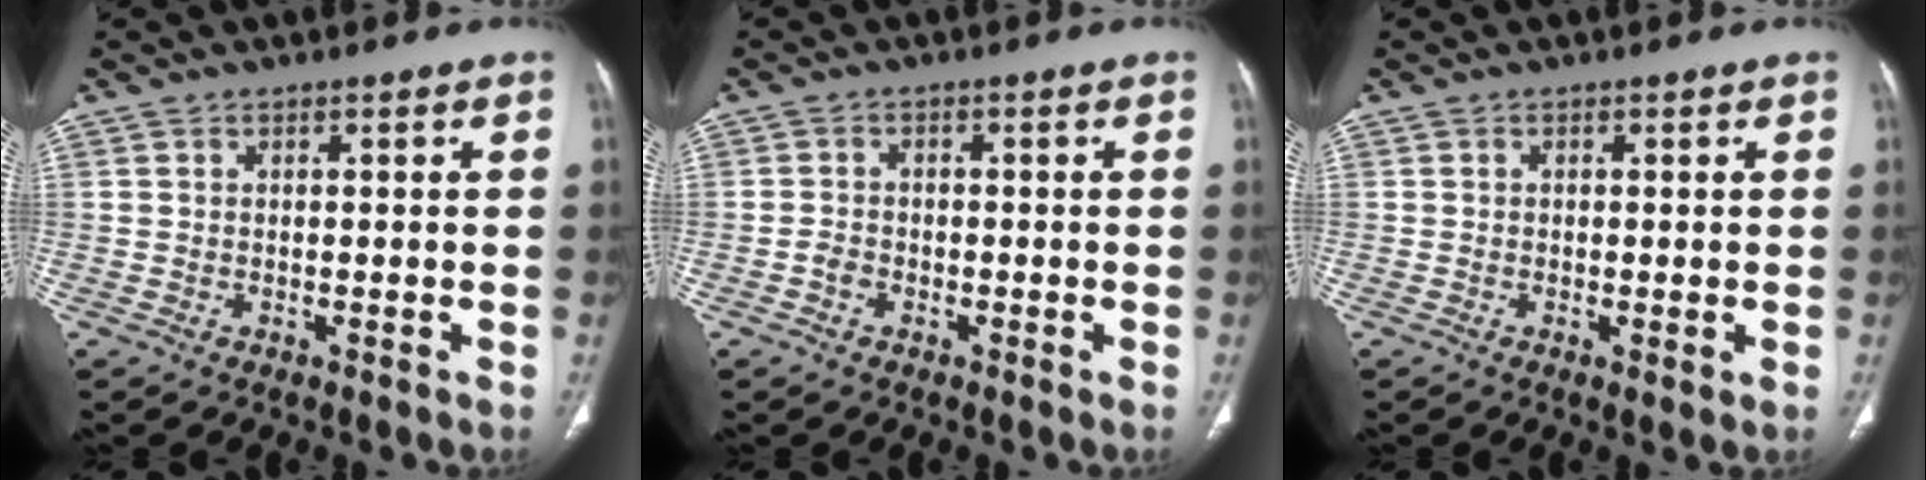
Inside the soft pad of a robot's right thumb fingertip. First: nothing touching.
{"total": 1.9, "force": [-0.9, 1.4, 0.8], "torque": [-0.013, 0.009, -0.019]}
{"total": 1.1, "force": [-0.2, 0.2, 1.0], "torque": [-0.021, -0.006, -0.004]}